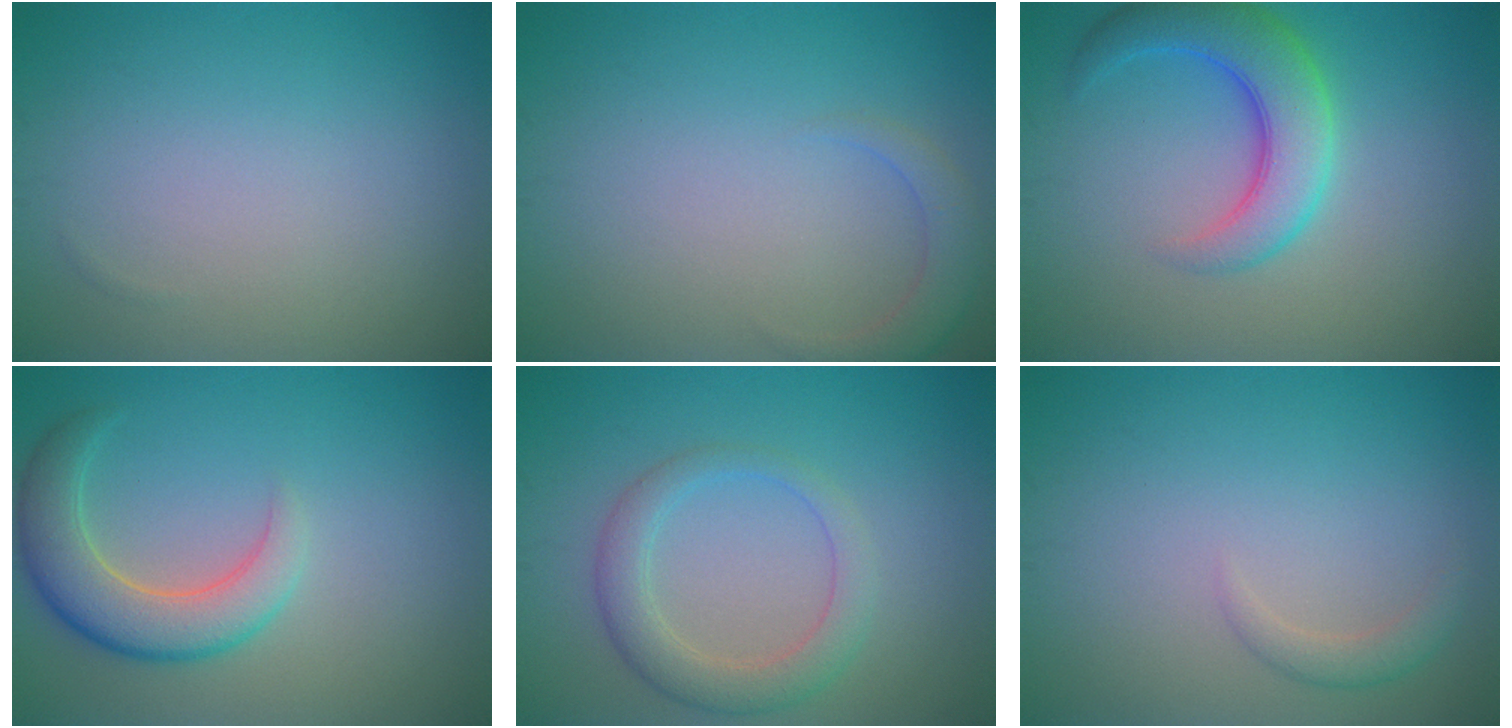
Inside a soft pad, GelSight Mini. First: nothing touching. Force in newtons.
{"total": 2.1, "press": 2.1, "slide": 0.3}
{"total": 5.8, "press": 5.8, "slide": 0.3}
{"total": 5.2, "press": 5.1, "slide": 0.6}
{"total": 3.5, "press": 3.5, "slide": 0.3}
{"total": 1.4, "press": 1.4, "slide": 0.1}